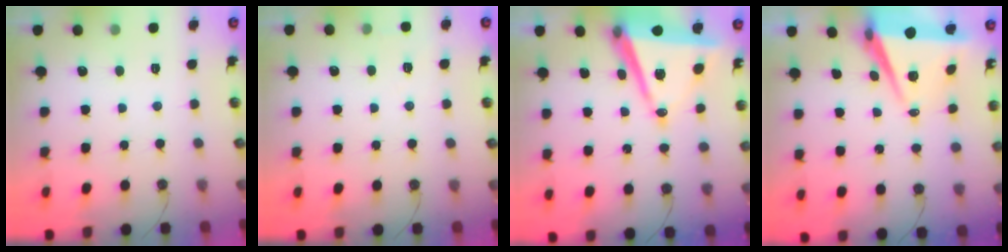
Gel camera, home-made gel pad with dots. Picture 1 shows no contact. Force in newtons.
{"total": 3.9, "press": 2.5, "slide": 3.0}
{"total": 11.8, "press": 11.2, "slide": 3.8}
{"total": 7.7, "press": 6.4, "slide": 4.3}